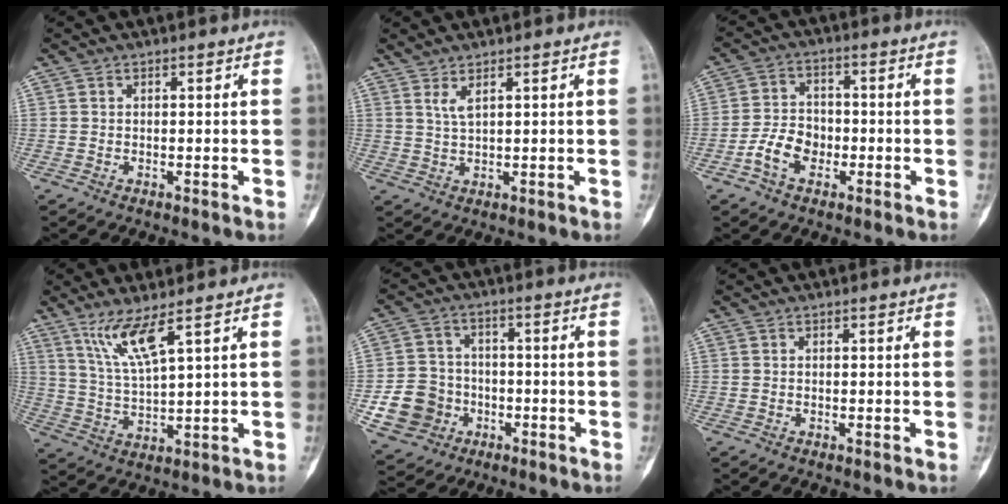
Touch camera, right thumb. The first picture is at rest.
{"total": 2.4, "force": [1.5, 0.3, 1.9], "torque": [-0.045, -0.008, 0.036]}
{"total": 6.8, "force": [-2.7, 4.8, 4.0], "torque": [-0.062, 0.022, -0.055]}
{"total": 7.5, "force": [4.7, 0.4, 5.9], "torque": [-0.129, -0.034, 0.105]}
{"total": 10.1, "force": [-3.0, 9.1, 3.2], "torque": [-0.042, 0.023, -0.047]}
{"total": 0.0}